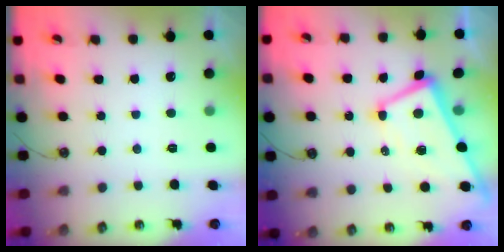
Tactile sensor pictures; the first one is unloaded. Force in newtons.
{"total": 3.1, "press": 3.0, "slide": 0.7}